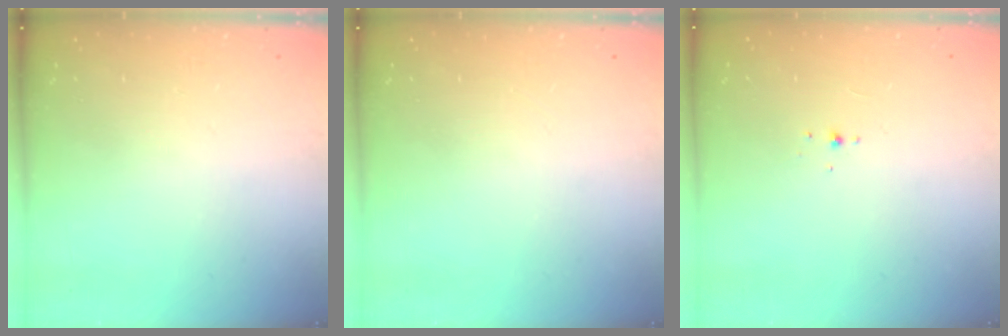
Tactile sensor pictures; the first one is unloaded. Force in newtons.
{"total": 0.0}
{"total": 2.0, "press": 1.9, "slide": 0.8}